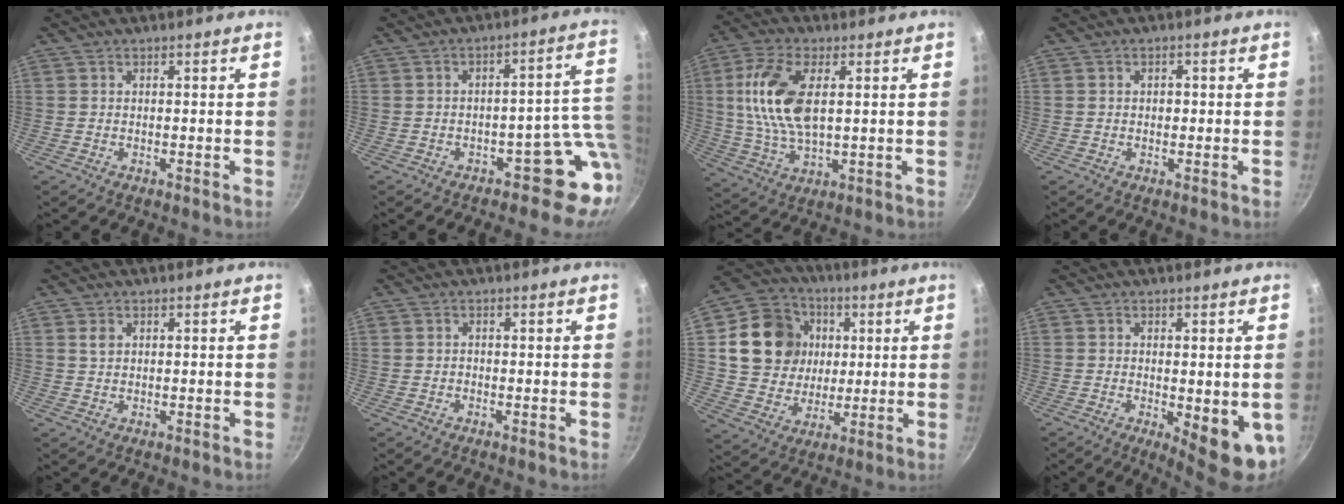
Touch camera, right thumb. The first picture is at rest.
{"total": 9.5, "force": [-2.6, 6.5, 6.5], "torque": [0.007, 0.035, -0.034]}
{"total": 14.1, "force": [2.7, 7.0, 11.9], "torque": [-0.234, -0.001, 0.050]}
{"total": 1.6, "force": [0.1, 1.2, 1.0], "torque": [-0.011, 0.005, 0.000]}
{"total": 1.7, "force": [0.7, 1.2, 1.0], "torque": [-0.017, 0.000, 0.012]}
{"total": 0.5, "force": [-0.3, 0.4, 0.1], "torque": [-0.004, 0.004, -0.007]}
{"total": 17.3, "force": [3.2, 15.0, 8.0], "torque": [-0.121, 0.009, 0.057]}
{"total": 10.4, "force": [-1.9, 3.4, 9.7], "torque": [-0.102, -0.012, -0.015]}